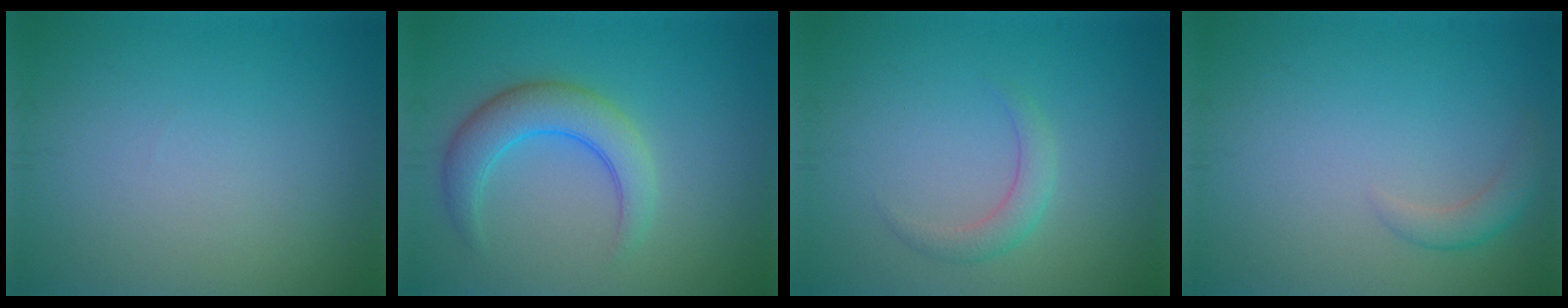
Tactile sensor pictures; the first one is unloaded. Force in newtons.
{"total": 4.4, "press": 4.4, "slide": 0.2}
{"total": 1.8, "press": 1.8, "slide": 0.0}
{"total": 1.6, "press": 1.6, "slide": 0.1}